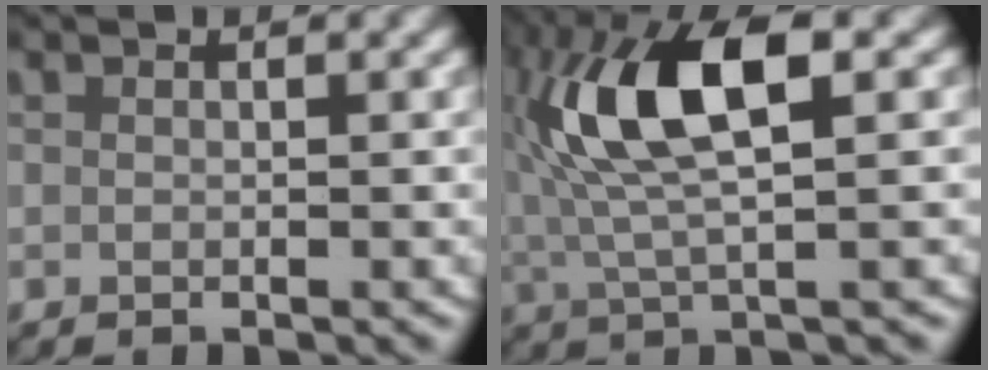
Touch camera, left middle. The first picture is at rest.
{"total": 10.7, "force": [2.0, 4.5, 9.5], "torque": [-0.204, 0.007, 0.035]}